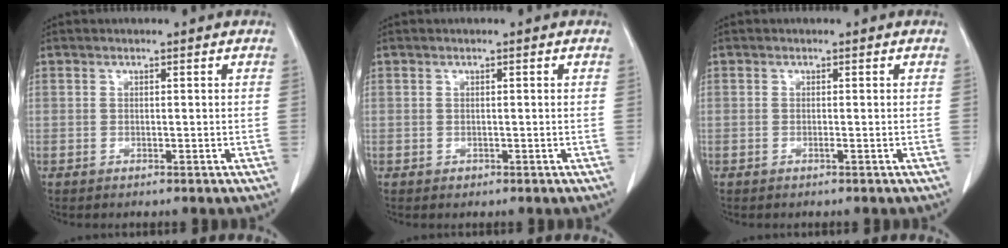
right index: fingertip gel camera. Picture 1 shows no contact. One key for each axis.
{"total": 0.5, "fx": -0.1, "fy": 0.5, "fz": 0.1, "tx": 0.000, "ty": 0.003, "tz": -0.002}
{"total": 0.0}